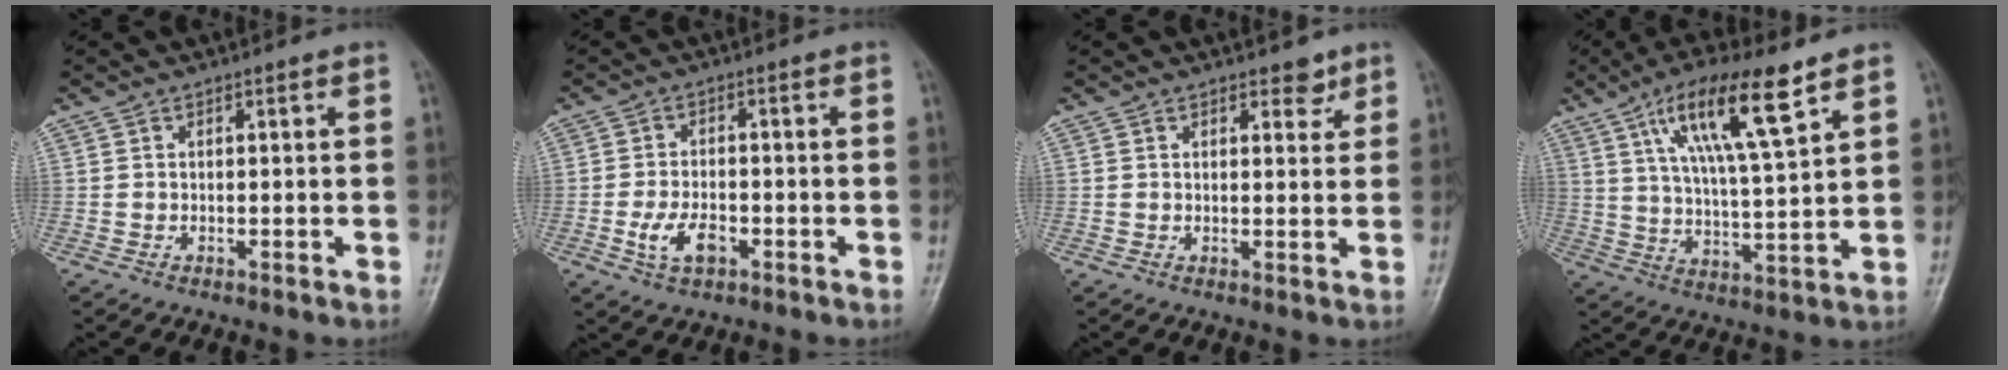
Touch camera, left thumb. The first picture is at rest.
{"total": 5.6, "force": [-2.1, 3.2, 4.1], "torque": [-0.077, 0.010, -0.039]}
{"total": 2.6, "force": [1.9, 1.4, 1.2], "torque": [0.002, -0.010, 0.024]}
{"total": 14.8, "force": [8.0, 2.9, 12.1], "torque": [-0.210, -0.024, 0.146]}